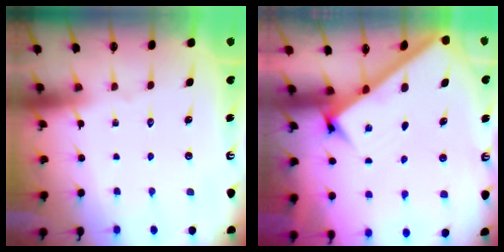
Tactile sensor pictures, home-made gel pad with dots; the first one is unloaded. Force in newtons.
{"total": 3.0, "press": 3.0, "slide": 0.4}